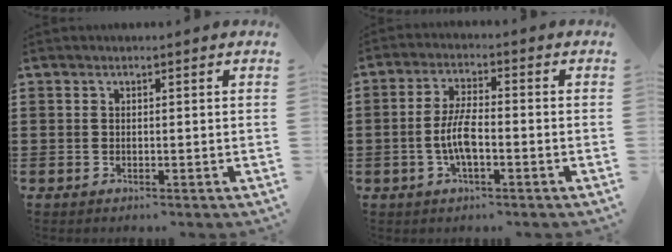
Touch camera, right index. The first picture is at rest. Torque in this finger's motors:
{"motor_torque": [2.14, 0.00, 0.24, 0.08]}